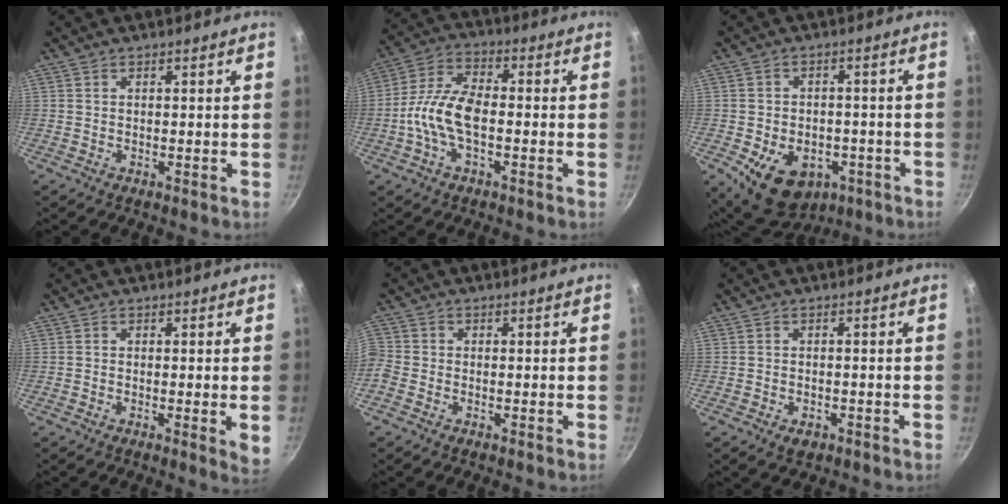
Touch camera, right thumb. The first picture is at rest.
{"total": 11.1, "force": [-2.1, 5.7, 9.3], "torque": [-0.179, 0.034, -0.055]}
{"total": 13.9, "force": [-5.4, 9.8, 8.3], "torque": [-0.108, 0.012, -0.064]}
{"total": 3.4, "force": [-0.3, 0.5, 3.3], "torque": [-0.048, -0.013, -0.008]}
{"total": 3.0, "force": [-1.5, 2.3, 1.1], "torque": [-0.032, 0.005, -0.043]}
{"total": 2.7, "force": [-1.4, 1.7, 1.5], "torque": [-0.025, 0.009, -0.018]}